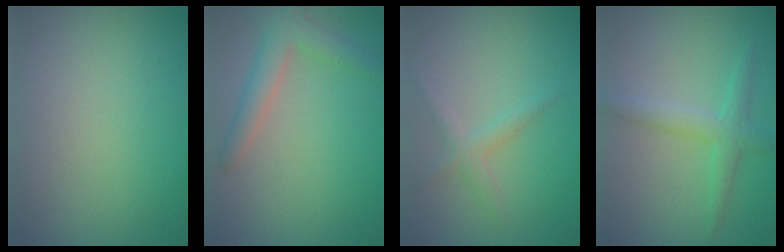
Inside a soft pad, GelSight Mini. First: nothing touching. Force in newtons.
{"total": 3.6, "press": 3.6, "slide": 0.2}
{"total": 1.6, "press": 1.6, "slide": 0.0}
{"total": 2.7, "press": 2.7, "slide": 0.2}